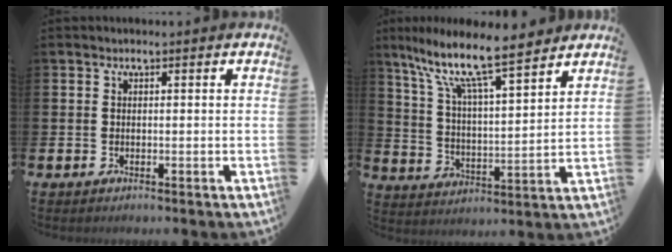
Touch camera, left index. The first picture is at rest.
{"total": 11.1, "force": [9.1, 2.0, 5.9], "torque": [-0.135, -0.058, 0.151]}